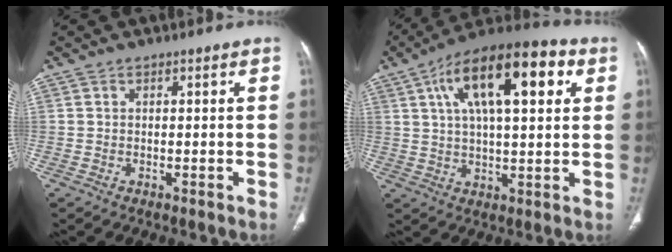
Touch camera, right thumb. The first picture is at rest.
{"total": 19.8, "force": [6.9, 7.9, 16.8], "torque": [-0.258, 0.014, 0.104]}